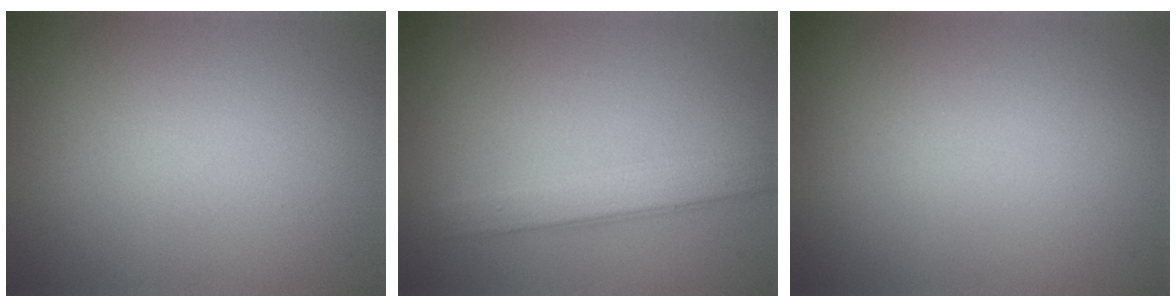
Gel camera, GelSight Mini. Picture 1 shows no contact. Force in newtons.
{"total": 3.0, "press": 2.9, "slide": 0.2}
{"total": 0.0}